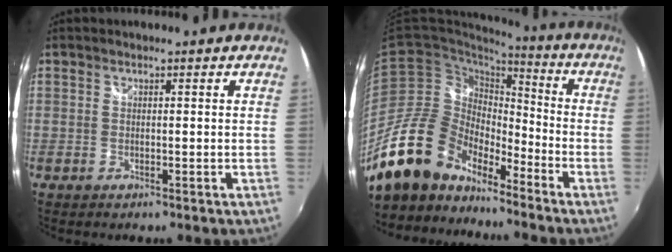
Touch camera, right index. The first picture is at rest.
{"total": 17.6, "force": [-14.3, 8.2, 6.3], "torque": [-0.129, 0.018, -0.264]}